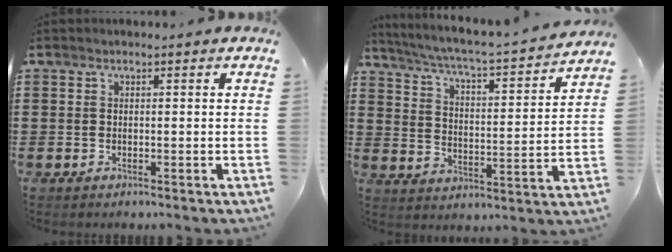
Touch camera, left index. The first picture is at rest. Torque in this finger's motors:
{"motor_torque": [1.04, -1.09, 0.25, 0.08]}